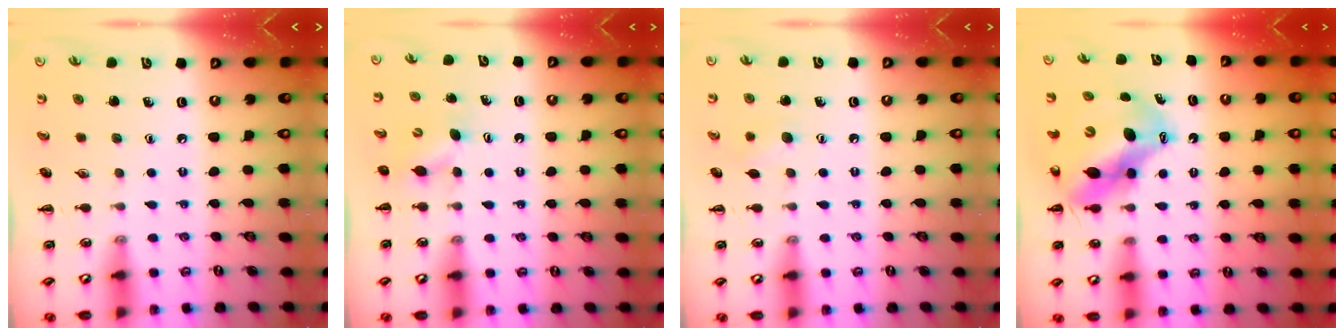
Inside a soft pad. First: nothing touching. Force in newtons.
{"total": 4.0, "press": 3.9, "slide": 0.9}
{"total": 6.3, "press": 6.0, "slide": 1.7}
{"total": 12.8, "press": 12.5, "slide": 3.1}